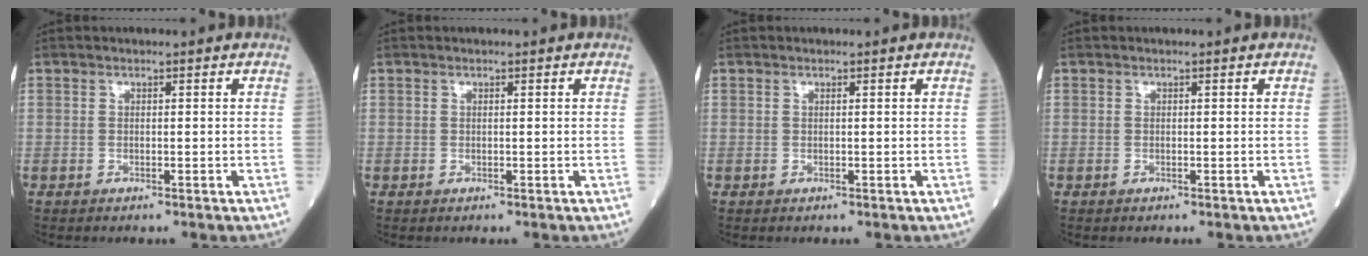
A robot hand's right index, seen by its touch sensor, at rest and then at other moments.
{"total": 0.0}
{"total": 0.0}
{"total": 0.0}